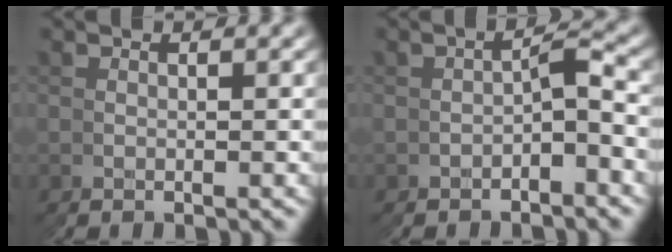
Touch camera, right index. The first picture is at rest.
{"total": 1.9, "force": [-1.8, 0.3, 0.4], "torque": [0.002, -0.004, -0.027]}